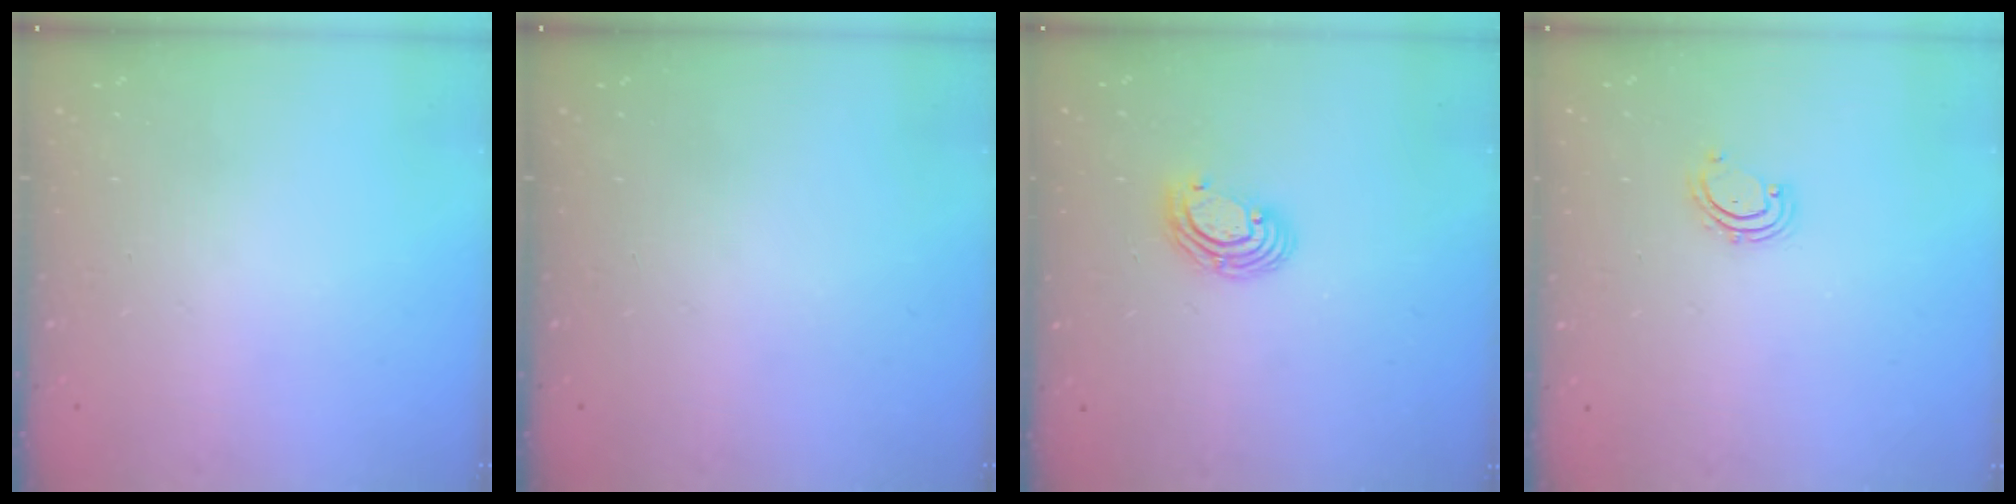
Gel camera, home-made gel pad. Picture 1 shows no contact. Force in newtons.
{"total": 0.0}
{"total": 6.0, "press": 6.0, "slide": 0.4}
{"total": 2.7, "press": 2.6, "slide": 0.5}